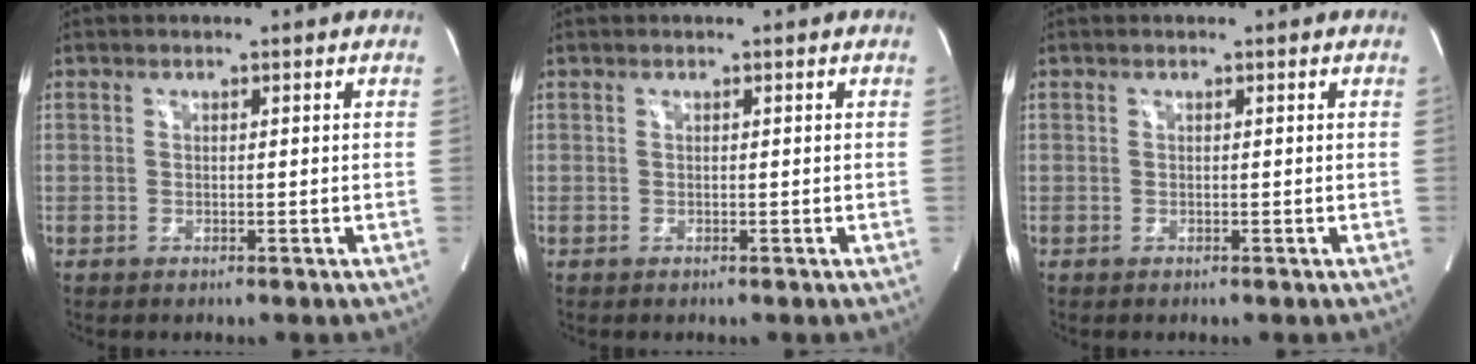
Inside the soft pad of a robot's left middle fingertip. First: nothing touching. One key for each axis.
{"total": 0.0}
{"total": 0.0}